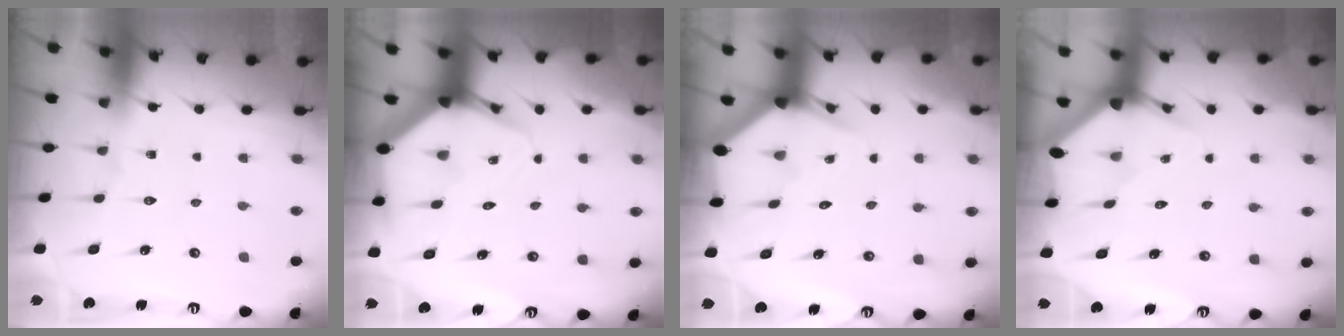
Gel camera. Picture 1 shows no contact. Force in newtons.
{"total": 5.8, "press": 5.8, "slide": 0.3}
{"total": 2.9, "press": 2.9, "slide": 0.2}
{"total": 2.9, "press": 2.9, "slide": 0.2}